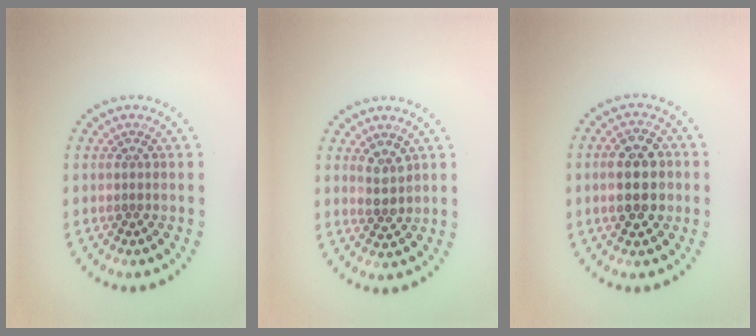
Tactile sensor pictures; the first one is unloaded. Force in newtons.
{"total": 1.7, "press": 1.6, "slide": 0.5}
{"total": 5.1, "press": 5.1, "slide": 0.3}